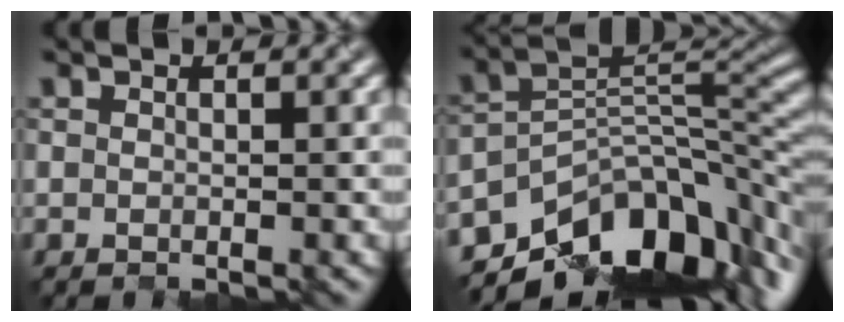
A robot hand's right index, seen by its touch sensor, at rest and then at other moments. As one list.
[{"total": 12.4, "force": [-8.2, 6.3, 6.9], "torque": [-0.123, -0.001, -0.131]}]